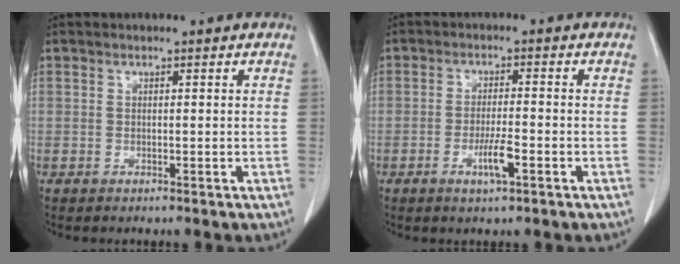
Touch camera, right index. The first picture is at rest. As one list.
[{"total": 4.2, "force": [-1.7, 0.3, 3.8], "torque": [-0.069, -0.004, -0.031]}]